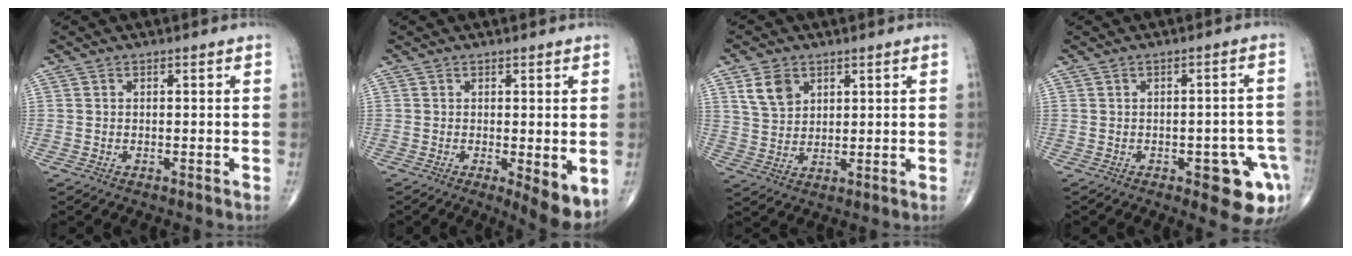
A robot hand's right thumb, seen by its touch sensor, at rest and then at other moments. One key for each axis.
{"total": 5.9, "fx": -0.9, "fy": 1.7, "fz": 5.6, "tx": -0.078, "ty": -0.019, "tz": -0.010}
{"total": 6.2, "fx": 3.1, "fy": 4.3, "fz": 3.1, "tx": -0.044, "ty": -0.012, "tz": 0.063}
{"total": 10.2, "fx": -4.1, "fy": 4.0, "fz": 8.4, "tx": -0.066, "ty": 0.016, "tz": -0.044}